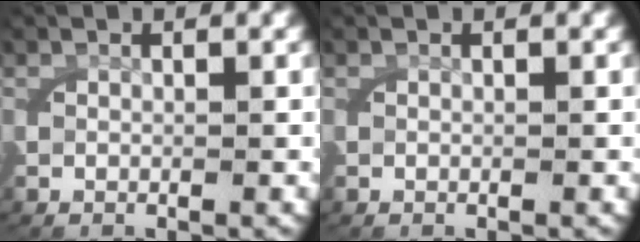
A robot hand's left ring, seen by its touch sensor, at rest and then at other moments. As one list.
[{"total": 0.0}]